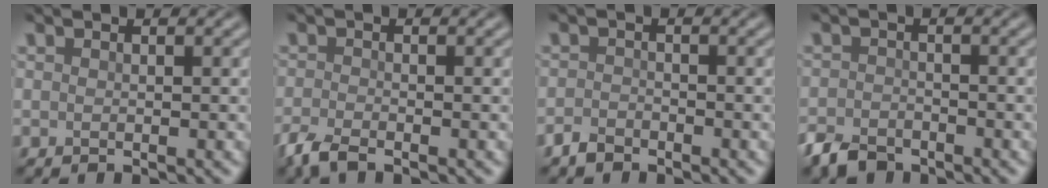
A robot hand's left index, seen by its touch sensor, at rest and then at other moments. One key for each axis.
{"total": 2.5, "fx": -2.0, "fy": 0.7, "fz": 1.5, "tx": -0.034, "ty": -0.008, "tz": -0.047}
{"total": 1.5, "fx": -1.3, "fy": 0.7, "fz": 0.4, "tx": -0.005, "ty": 0.002, "tz": -0.029}
{"total": 3.2, "fx": -2.6, "fy": 1.5, "fz": 1.1, "tx": -0.020, "ty": -0.006, "tz": -0.058}